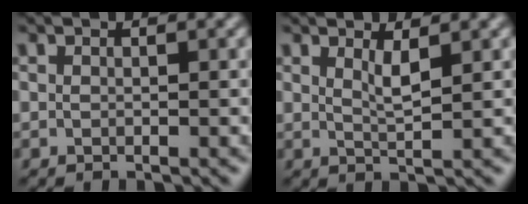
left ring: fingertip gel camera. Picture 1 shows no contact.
{"total": 1.7, "force": [0.9, 0.3, 1.4], "torque": [-0.026, -0.006, 0.015]}